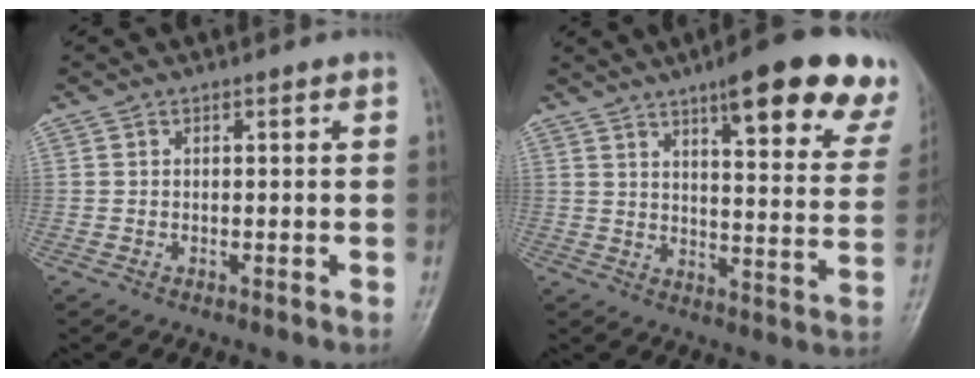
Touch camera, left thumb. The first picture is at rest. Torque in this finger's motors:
{"motor_torque": [1.11, 0.63, 0.23, -0.52, 0.18]}